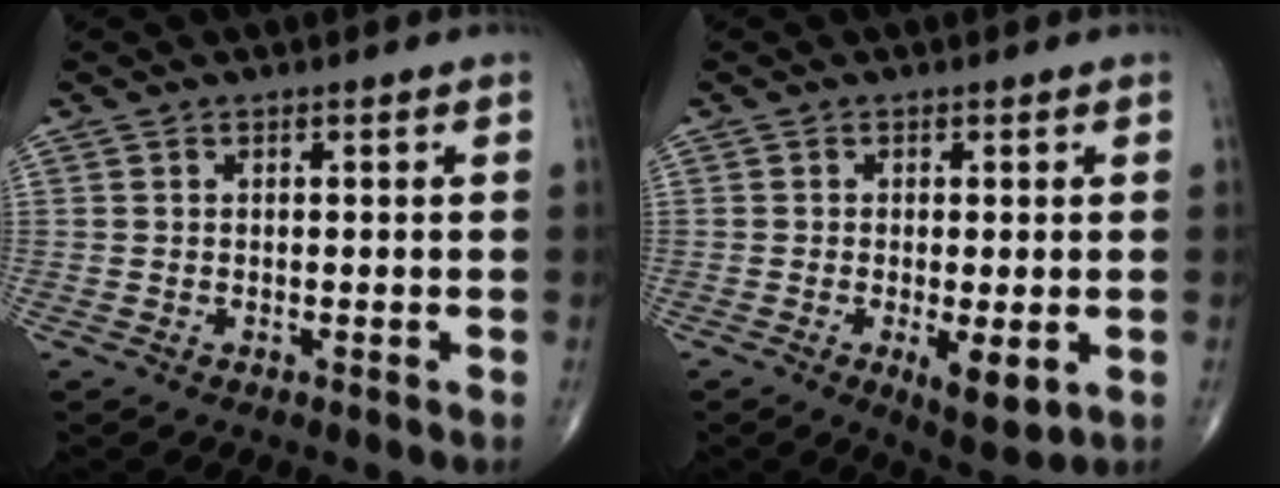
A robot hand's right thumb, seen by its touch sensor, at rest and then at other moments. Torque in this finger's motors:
{"motor_torque": [0.54, 0.45, -0.02, -0.06, 0.15]}